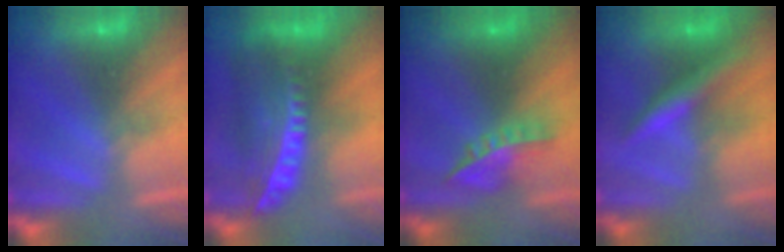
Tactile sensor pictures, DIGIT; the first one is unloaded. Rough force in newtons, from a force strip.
{"total": 6.7}
{"total": 6.1}
{"total": 2.3}